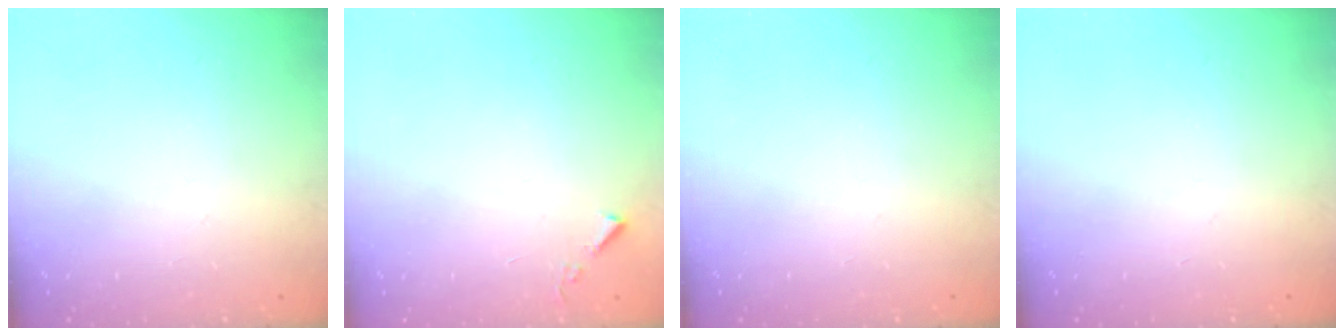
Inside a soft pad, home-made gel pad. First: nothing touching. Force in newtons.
{"total": 3.2, "press": 3.2, "slide": 0.5}
{"total": 0.0}
{"total": 0.0}